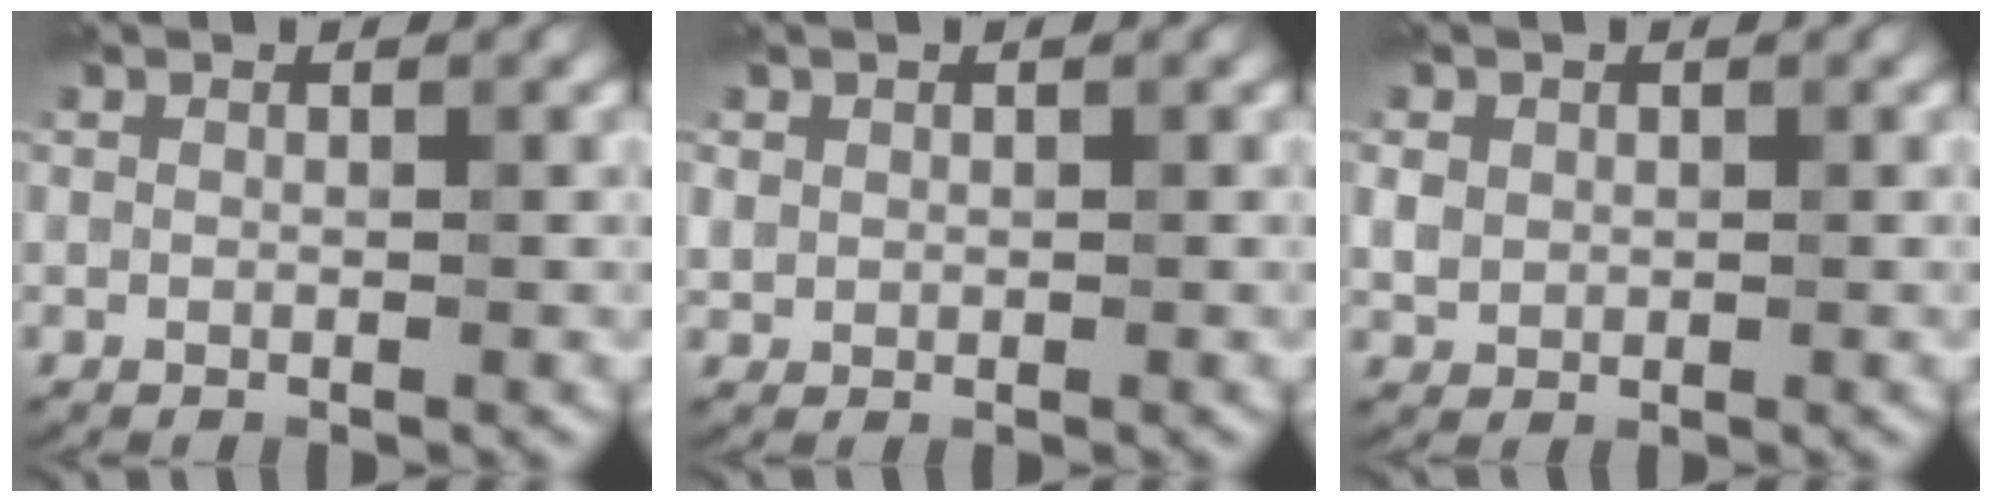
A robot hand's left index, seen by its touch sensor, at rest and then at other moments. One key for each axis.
{"total": 1.0, "fx": 0.4, "fy": 0.9, "fz": 0.1, "tx": 0.002, "ty": -0.003, "tz": 0.011}
{"total": 1.6, "fx": 0.4, "fy": 1.4, "fz": 0.5, "tx": -0.008, "ty": -0.004, "tz": 0.010}